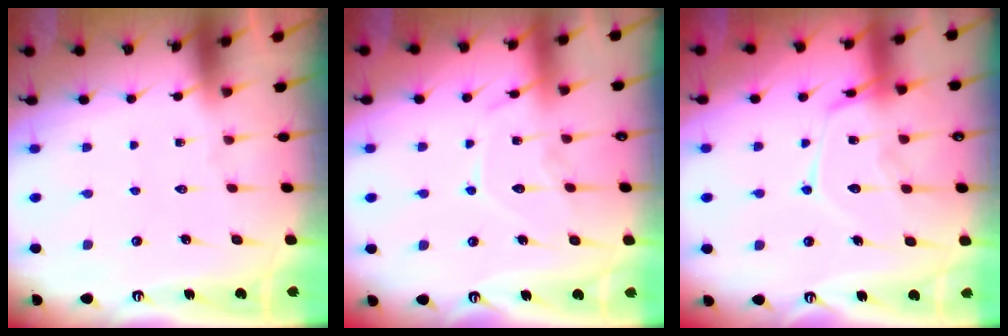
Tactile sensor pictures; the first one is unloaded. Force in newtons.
{"total": 10.9, "press": 10.8, "slide": 0.8}
{"total": 15.5, "press": 15.5, "slide": 1.2}